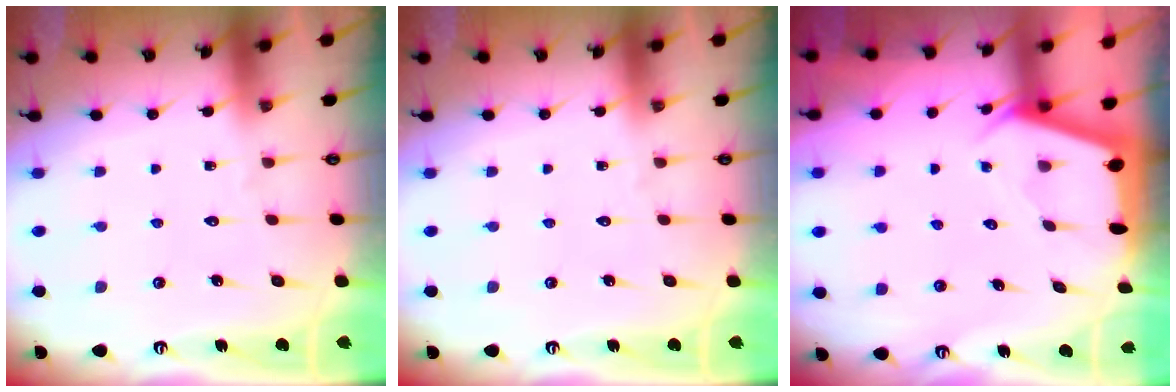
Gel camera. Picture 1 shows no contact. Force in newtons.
{"total": 0.0}
{"total": 2.3, "press": 2.3, "slide": 0.3}